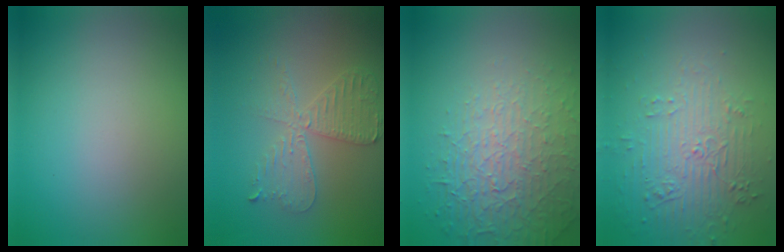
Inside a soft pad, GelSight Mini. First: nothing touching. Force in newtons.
{"total": 4.0, "press": 3.5, "slide": 2.0}
{"total": 4.2, "press": 4.0, "slide": 1.2}
{"total": 4.4, "press": 3.4, "slide": 2.8}